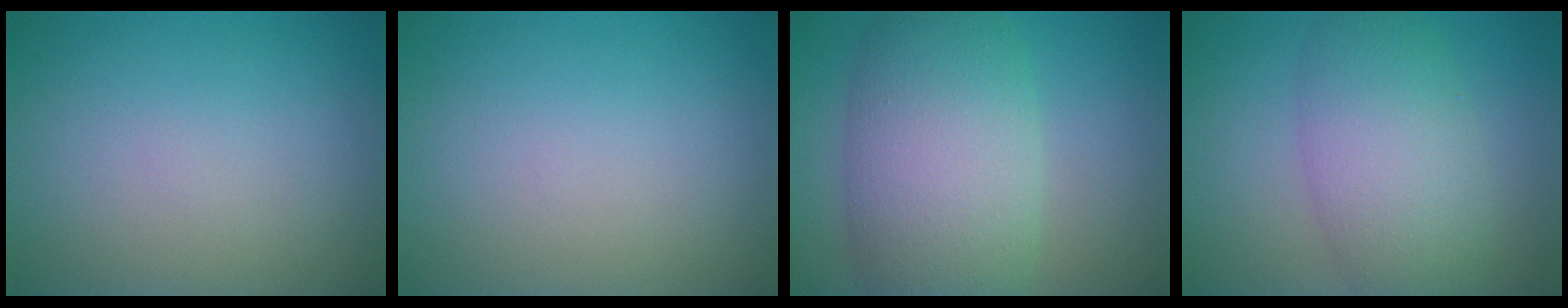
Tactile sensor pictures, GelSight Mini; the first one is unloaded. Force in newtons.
{"total": 0.0}
{"total": 9.5, "press": 9.5, "slide": 0.3}
{"total": 6.7, "press": 6.6, "slide": 0.4}